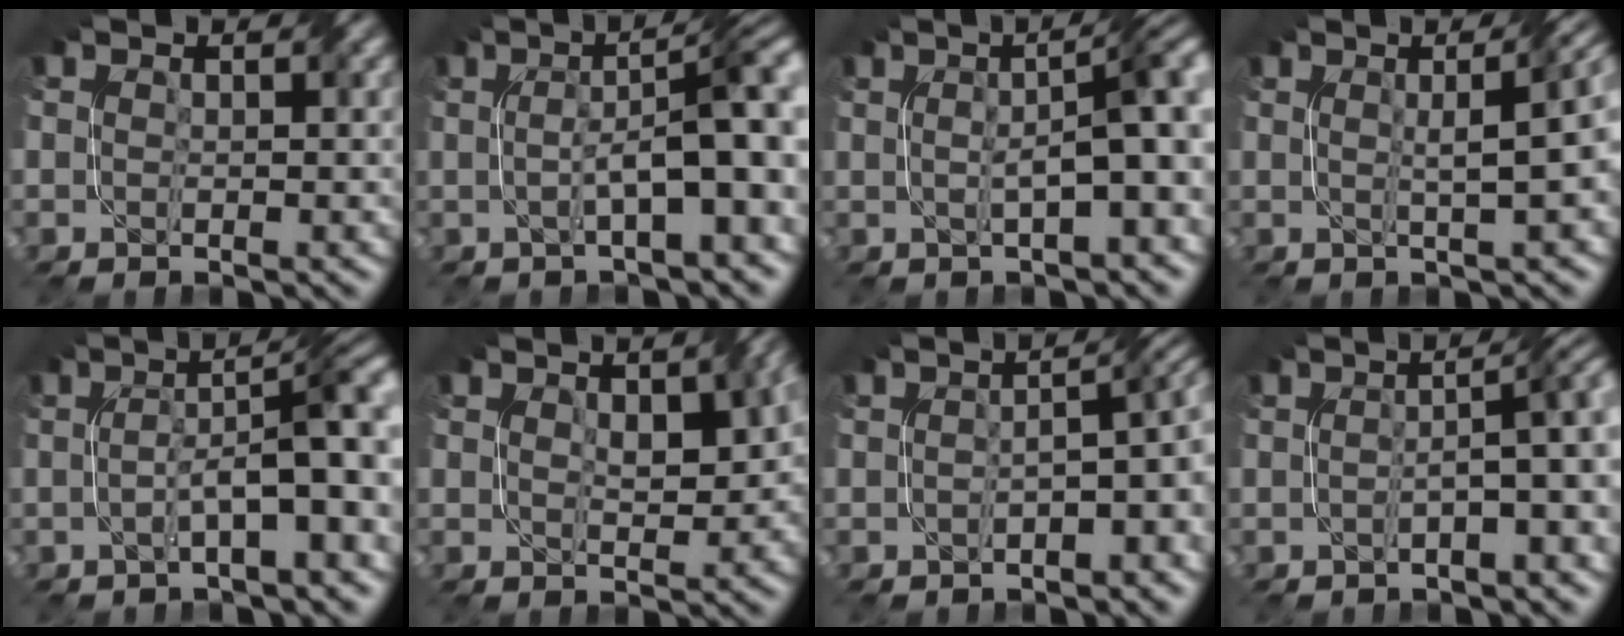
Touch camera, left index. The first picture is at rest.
{"total": 7.8, "force": [0.1, 1.9, 7.6], "torque": [-0.109, 0.016, -0.001]}
{"total": 7.1, "force": [0.7, 1.7, 6.9], "torque": [-0.082, 0.017, 0.012]}
{"total": 6.5, "force": [1.4, 2.2, 6.0], "torque": [-0.034, 0.032, 0.001]}
{"total": 7.6, "force": [-0.9, 1.9, 7.3], "torque": [-0.109, 0.018, -0.018]}
{"total": 4.8, "force": [1.4, 2.4, 3.9], "torque": [-0.053, 0.001, 0.036]}
{"total": 5.1, "force": [-1.2, 1.7, 4.7], "torque": [-0.048, 0.007, -0.022]}
{"total": 4.9, "force": [-0.5, 1.2, 4.8], "torque": [-0.061, 0.015, -0.015]}